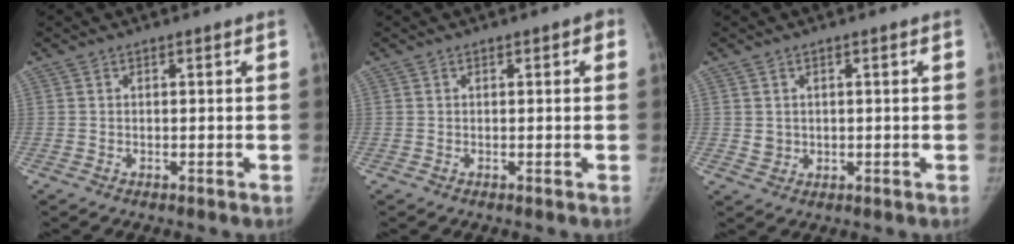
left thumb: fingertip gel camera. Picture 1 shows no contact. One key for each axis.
{"total": 1.6, "fx": 0.5, "fy": 0.8, "fz": 1.3, "tx": -0.009, "ty": 0.005, "tz": 0.003}
{"total": 2.0, "fx": 0.3, "fy": 1.9, "fz": 0.6, "tx": -0.002, "ty": -0.003, "tz": 0.012}